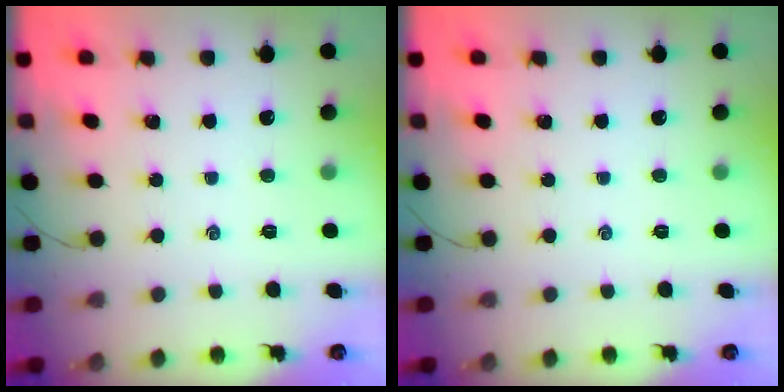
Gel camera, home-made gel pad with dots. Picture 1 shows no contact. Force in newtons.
{"total": 0.0}